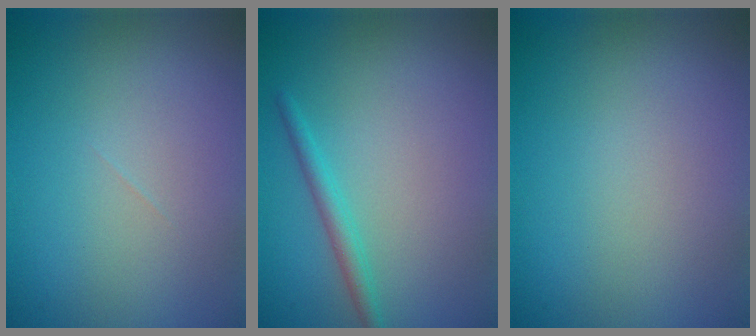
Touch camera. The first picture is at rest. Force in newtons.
{"total": 1.8, "press": 1.8, "slide": 0.1}
{"total": 0.0}